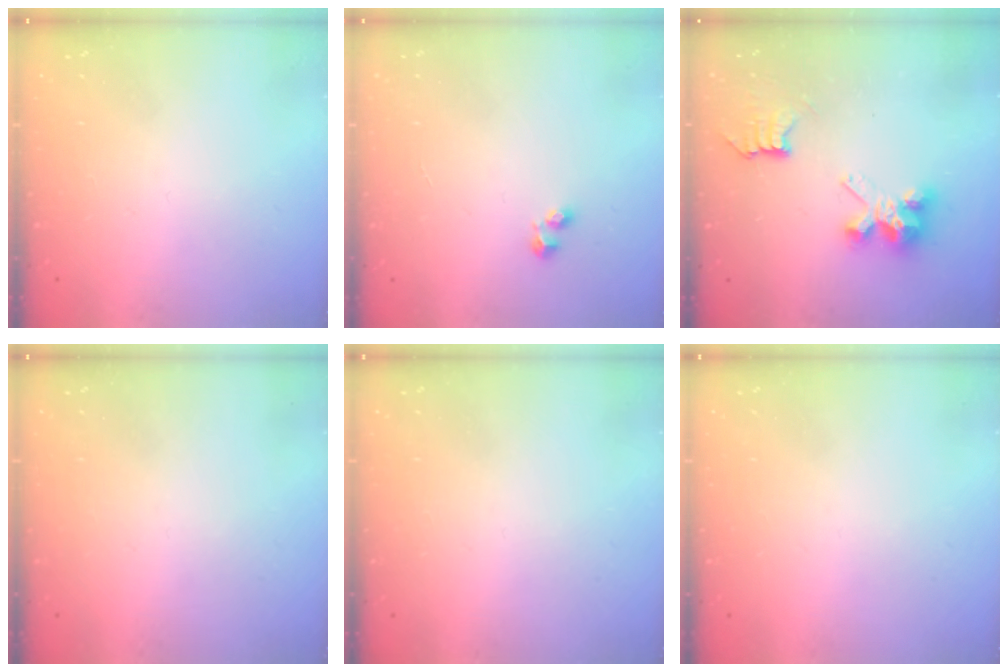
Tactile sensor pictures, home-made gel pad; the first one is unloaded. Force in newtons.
{"total": 1.7, "press": 1.6, "slide": 0.6}
{"total": 6.4, "press": 6.4, "slide": 0.1}
{"total": 0.0}
{"total": 0.0}
{"total": 0.0}